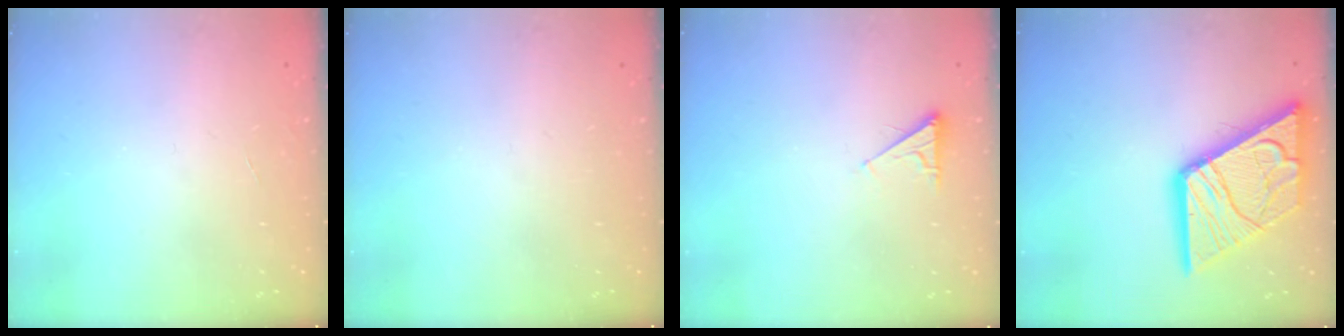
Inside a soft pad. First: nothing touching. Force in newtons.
{"total": 0.0}
{"total": 2.5, "press": 2.5, "slide": 0.4}
{"total": 22.7, "press": 22.6, "slide": 2.7}